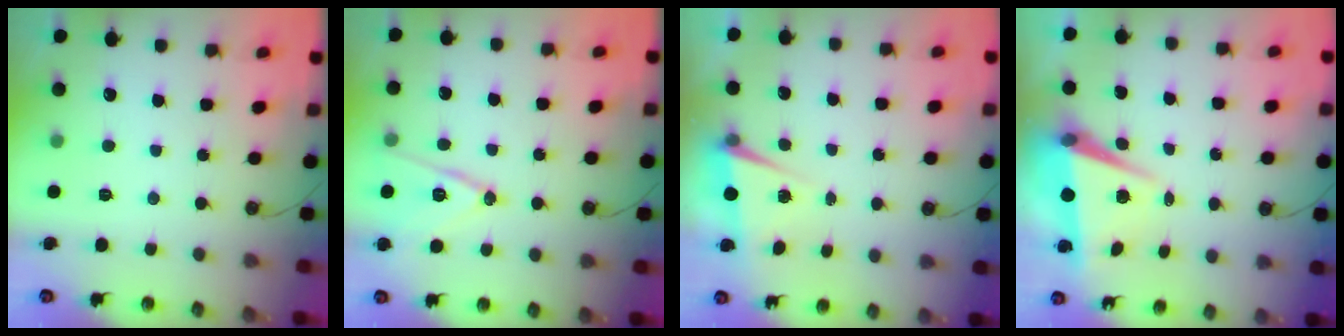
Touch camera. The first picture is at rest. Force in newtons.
{"total": 12.1, "press": 11.6, "slide": 3.4}
{"total": 2.0, "press": 1.7, "slide": 1.0}
{"total": 6.8, "press": 6.0, "slide": 3.2}